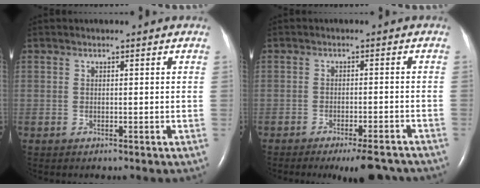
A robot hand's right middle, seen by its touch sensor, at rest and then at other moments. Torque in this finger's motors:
{"motor_torque": [-0.05, -0.03, 0.23, 0.06]}